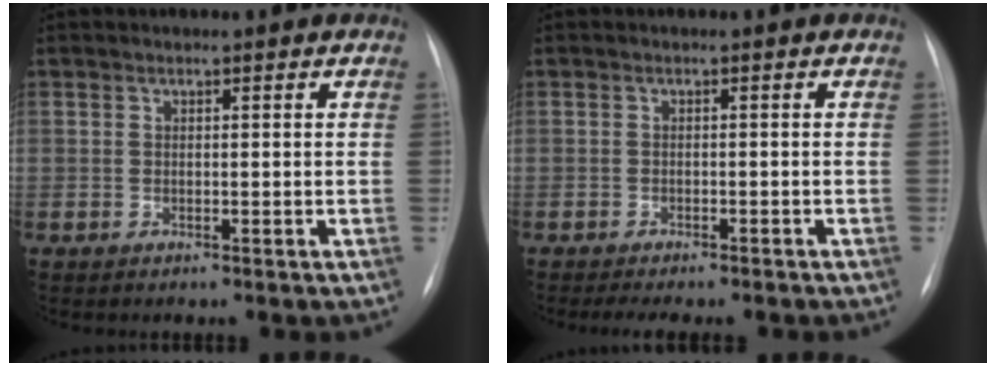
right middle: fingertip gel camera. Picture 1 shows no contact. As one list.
[{"total": 7.1, "force": [-6.1, 1.8, 3.3], "torque": [-0.041, -0.001, -0.077]}]